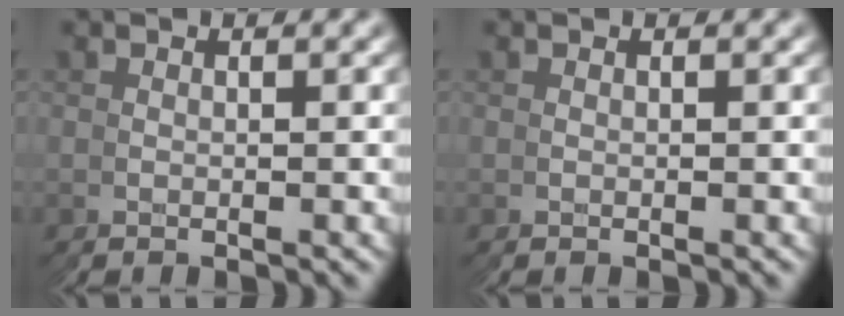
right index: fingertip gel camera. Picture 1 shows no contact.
{"total": 0.0}